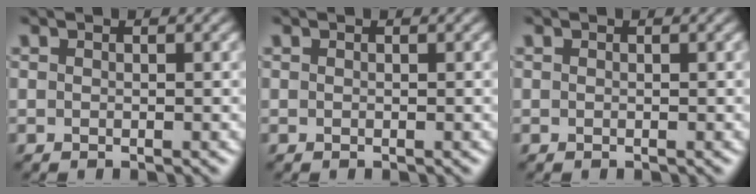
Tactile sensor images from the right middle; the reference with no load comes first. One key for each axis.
{"total": 0.0}
{"total": 0.0}